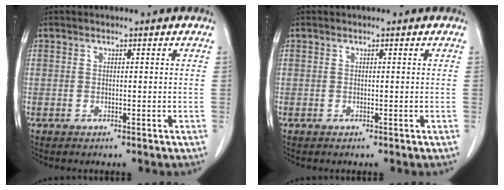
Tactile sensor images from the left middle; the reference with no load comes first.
{"total": 0.0}